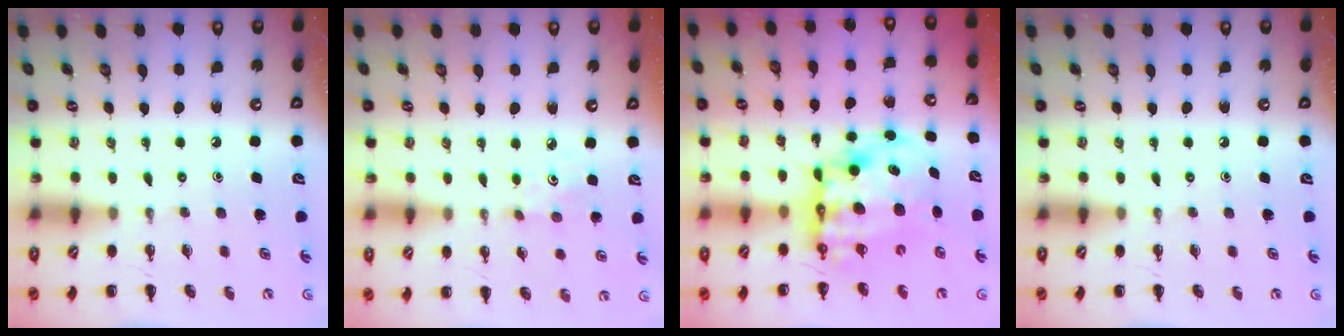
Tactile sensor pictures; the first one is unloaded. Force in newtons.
{"total": 2.8, "press": 2.7, "slide": 0.8}
{"total": 13.9, "press": 13.4, "slide": 3.6}
{"total": 0.0}